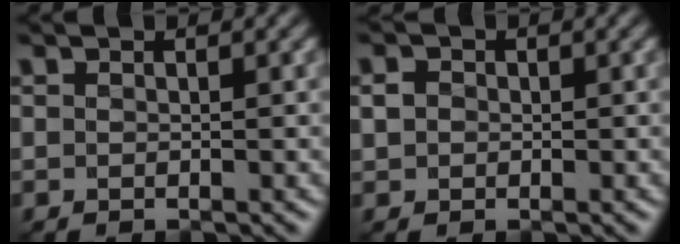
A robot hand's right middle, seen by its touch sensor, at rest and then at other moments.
{"total": 1.2, "force": [0.1, 1.1, 0.5], "torque": [-0.006, 0.000, -0.002]}